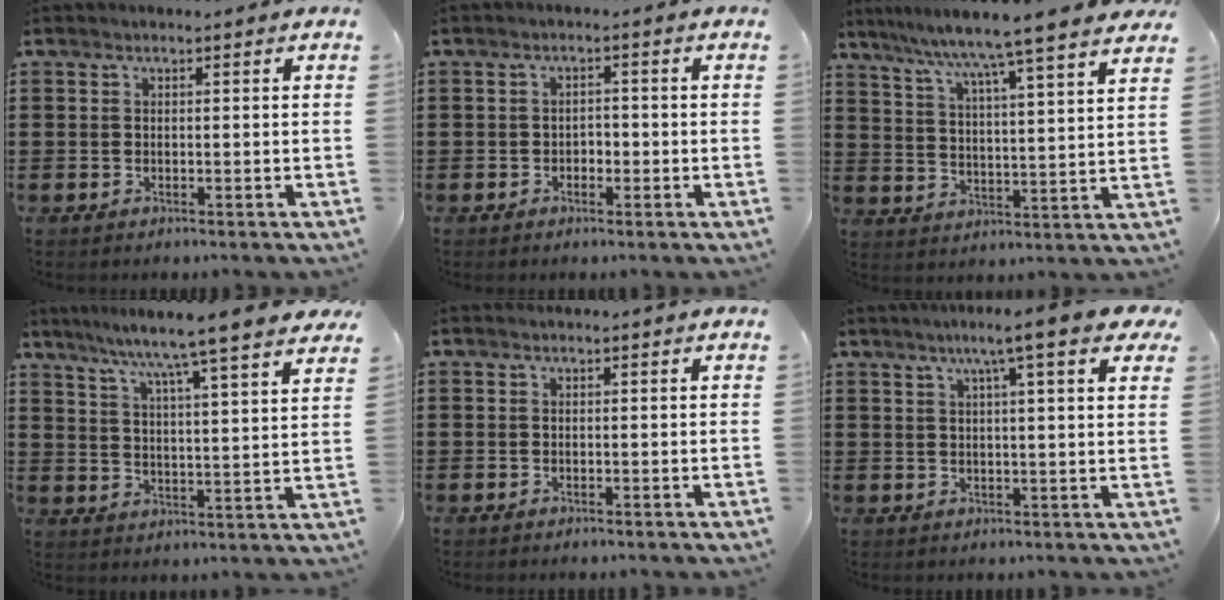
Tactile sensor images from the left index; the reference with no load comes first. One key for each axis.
{"total": 1.5, "fx": -0.9, "fy": 1.0, "fz": 0.6, "tx": -0.017, "ty": 0.003, "tz": -0.022}
{"total": 6.7, "fx": 5.9, "fy": -1.6, "fz": 2.9, "tx": -0.082, "ty": -0.046, "tz": 0.091}
{"total": 6.9, "fx": 6.0, "fy": -1.5, "fz": 3.1, "tx": -0.084, "ty": -0.043, "tz": 0.093}
{"total": 0.0}
{"total": 8.0, "fx": 5.2, "fy": 0.3, "fz": 6.1, "tx": -0.113, "ty": -0.006, "tz": 0.084}